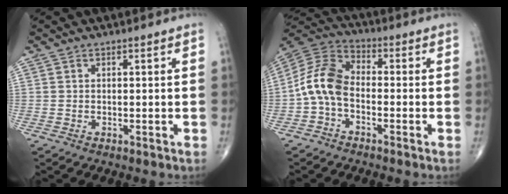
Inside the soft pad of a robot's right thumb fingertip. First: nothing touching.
{"total": 9.4, "force": [-2.2, 5.8, 7.1], "torque": [-0.136, 0.035, -0.059]}